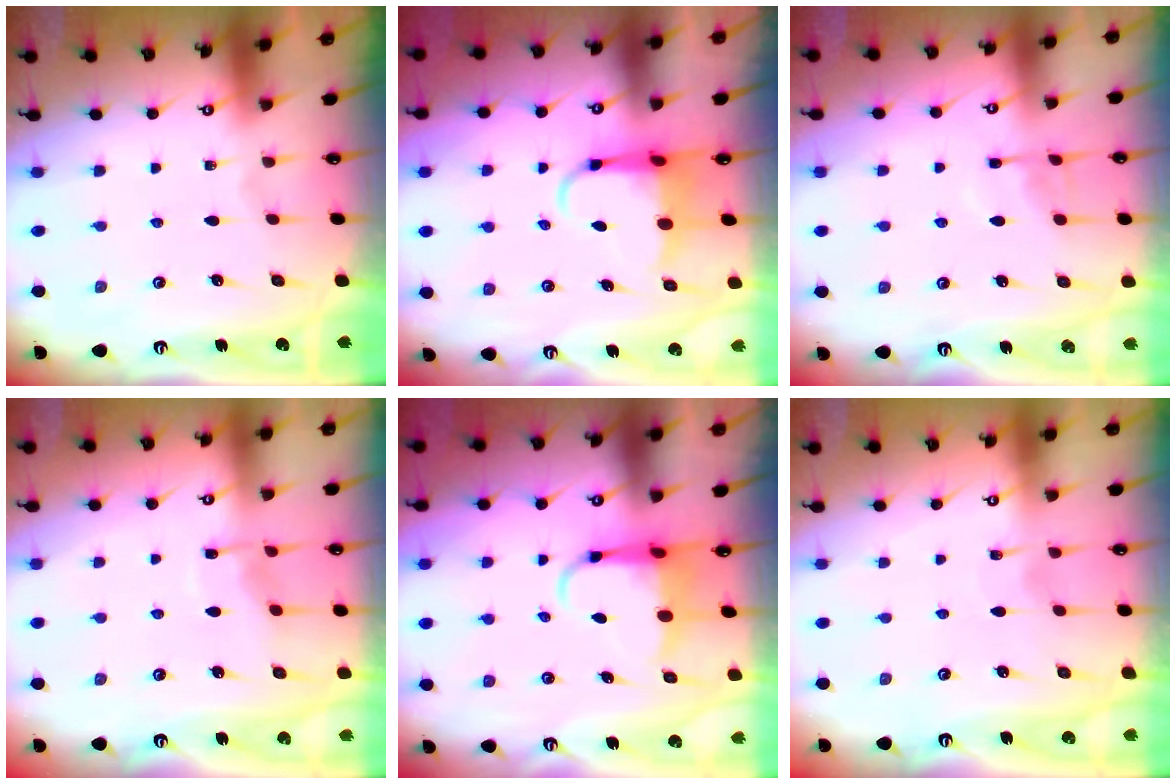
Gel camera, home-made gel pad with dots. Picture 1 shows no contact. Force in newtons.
{"total": 5.5, "press": 5.4, "slide": 1.3}
{"total": 6.4, "press": 6.3, "slide": 0.6}
{"total": 6.1, "press": 6.1, "slide": 0.5}
{"total": 5.5, "press": 5.4, "slide": 1.3}
{"total": 4.8, "press": 4.7, "slide": 0.5}